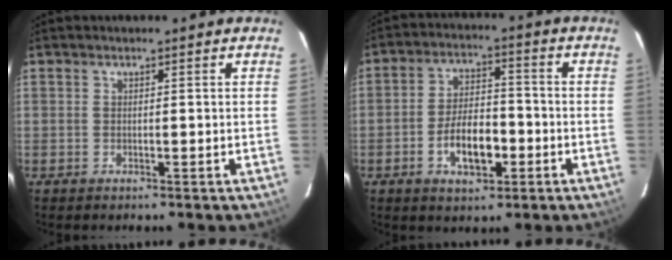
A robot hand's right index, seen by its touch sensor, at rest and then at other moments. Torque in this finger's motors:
{"motor_torque": [0.27, -0.21, 0.22, 0.06]}